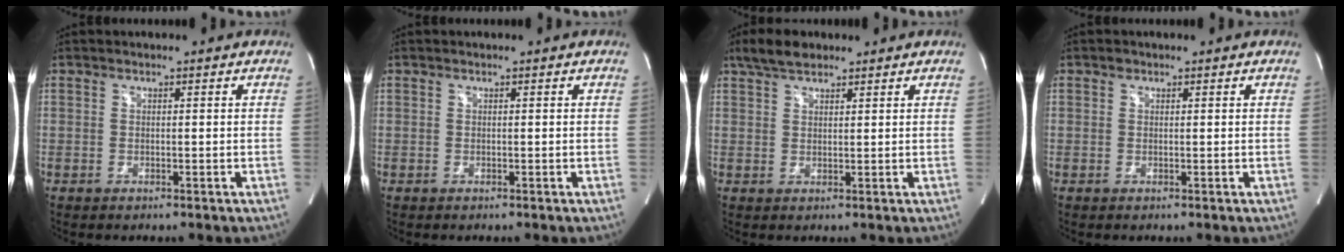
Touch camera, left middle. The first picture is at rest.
{"total": 0.0}
{"total": 4.6, "force": [3.5, 1.8, 2.3], "torque": [-0.056, 0.016, 0.068]}
{"total": 0.6, "force": [0.4, 0.5, 0.1], "torque": [0.000, 0.002, 0.004]}